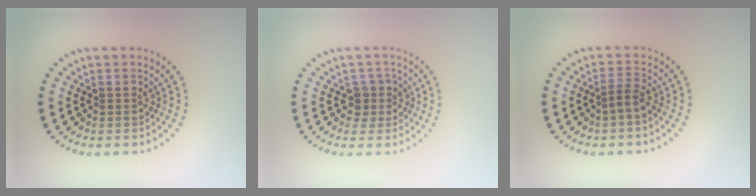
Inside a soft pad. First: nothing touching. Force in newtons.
{"total": 1.9, "press": 1.5, "slide": 1.0}
{"total": 1.3, "press": 1.0, "slide": 0.9}